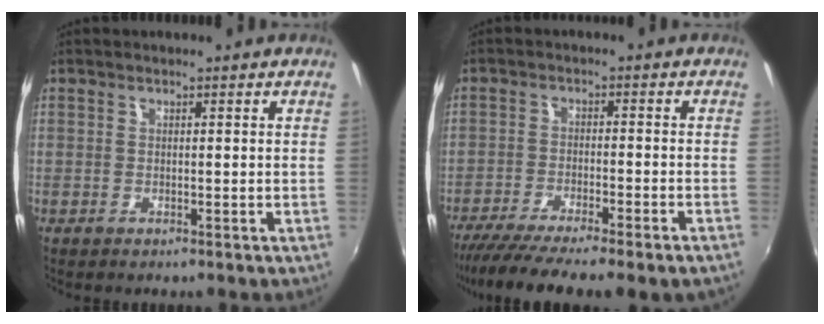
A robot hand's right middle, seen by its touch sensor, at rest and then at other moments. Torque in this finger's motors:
{"motor_torque": [1.11, -1.03, 0.33, 0.18]}